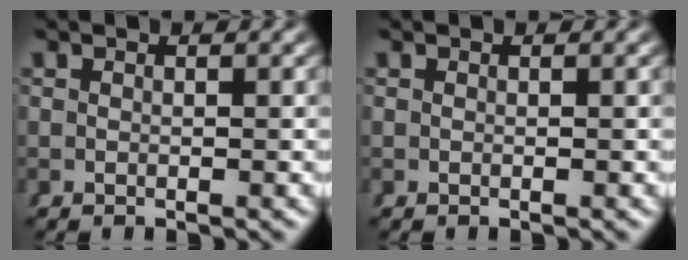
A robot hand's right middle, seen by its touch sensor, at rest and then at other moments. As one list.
[{"total": 0.0}]